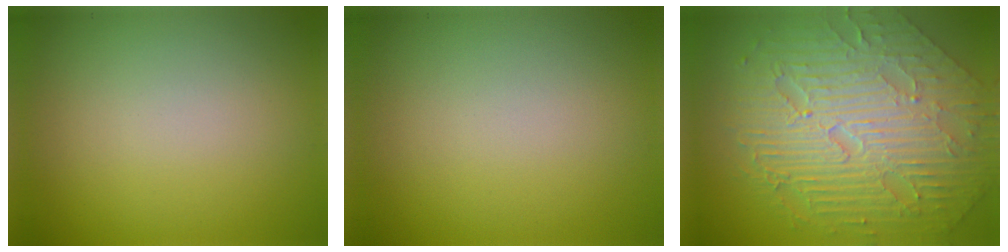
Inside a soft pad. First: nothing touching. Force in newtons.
{"total": 0.0}
{"total": 10.7, "press": 7.1, "slide": 8.0}